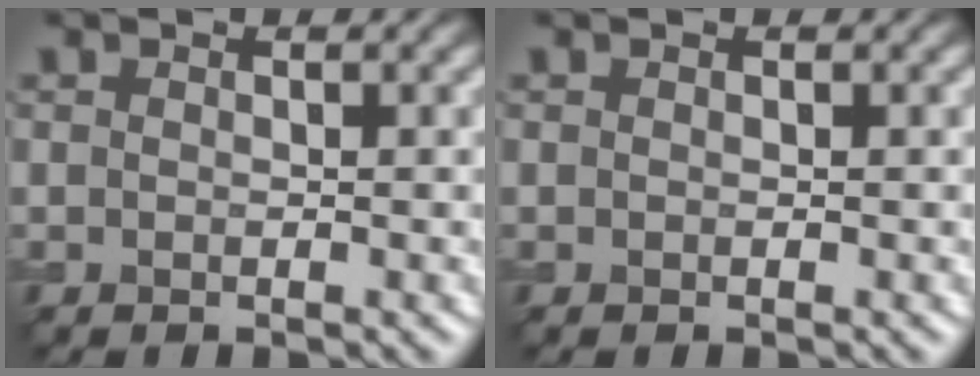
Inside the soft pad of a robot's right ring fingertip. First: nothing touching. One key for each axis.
{"total": 0.0}